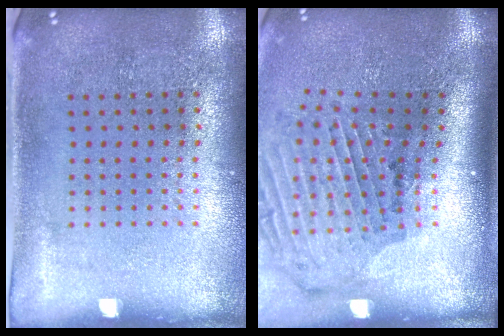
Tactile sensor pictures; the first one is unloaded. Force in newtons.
{"total": 2.0, "press": 1.7, "slide": 1.1}